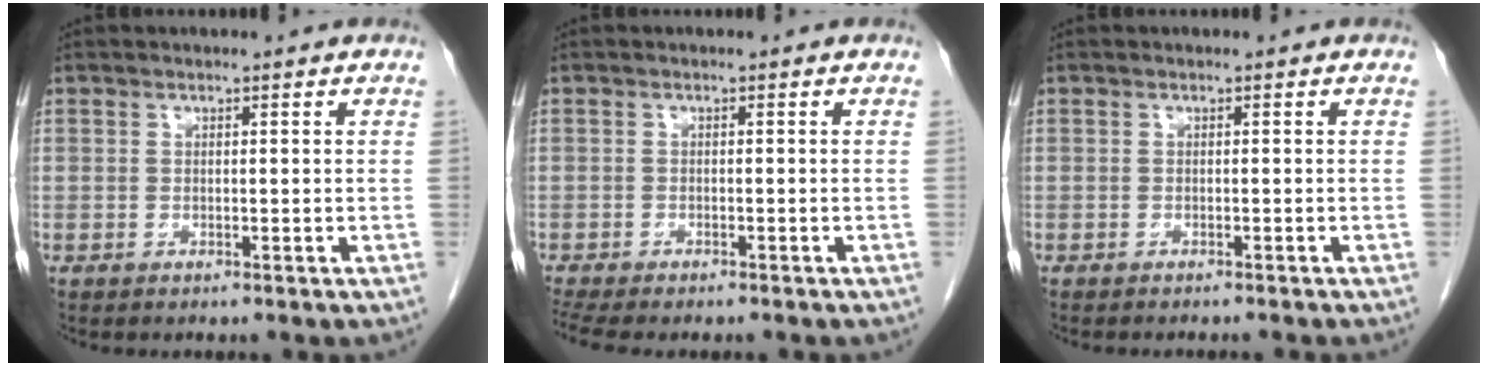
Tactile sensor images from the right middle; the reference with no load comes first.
{"total": 6.9, "force": [-5.8, 1.7, 3.3], "torque": [-0.053, -0.003, -0.087]}
{"total": 3.7, "force": [-3.4, 0.4, 1.5], "torque": [-0.017, -0.003, -0.042]}